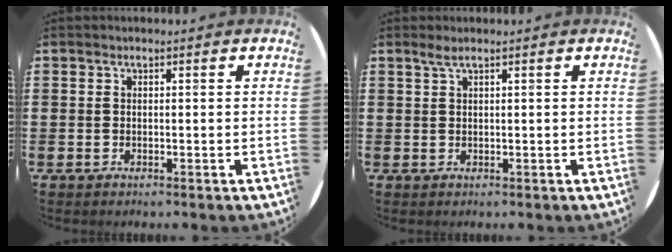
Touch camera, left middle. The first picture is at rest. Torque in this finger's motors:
{"motor_torque": [0.15, -0.05, 0.00, 0.00]}